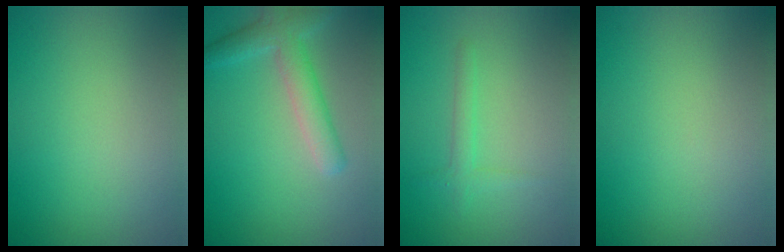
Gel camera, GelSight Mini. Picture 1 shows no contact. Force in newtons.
{"total": 3.6, "press": 3.6, "slide": 0.2}
{"total": 1.4, "press": 1.4, "slide": 0.1}
{"total": 0.0}